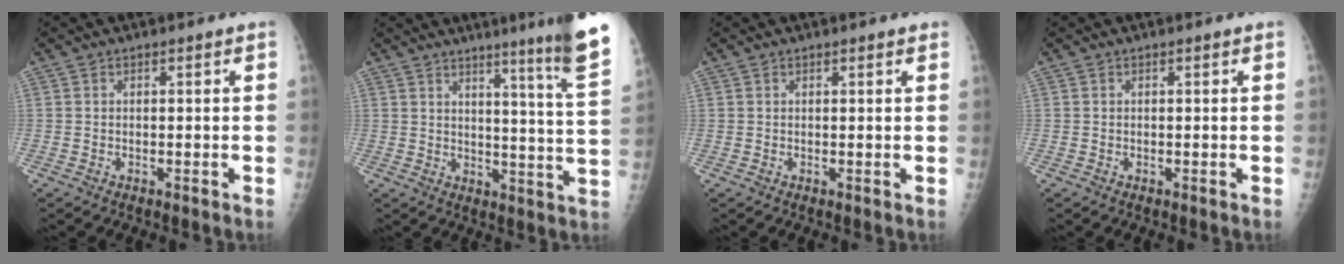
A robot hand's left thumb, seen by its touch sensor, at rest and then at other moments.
{"total": 14.3, "force": [10.4, -0.9, 9.9], "torque": [-0.123, -0.084, 0.126]}
{"total": 1.1, "force": [0.9, 0.0, 0.6], "torque": [-0.003, 0.000, 0.014]}
{"total": 0.0}